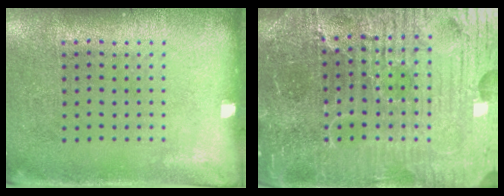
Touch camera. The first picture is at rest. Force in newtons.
{"total": 6.8, "press": 6.1, "slide": 3.1}